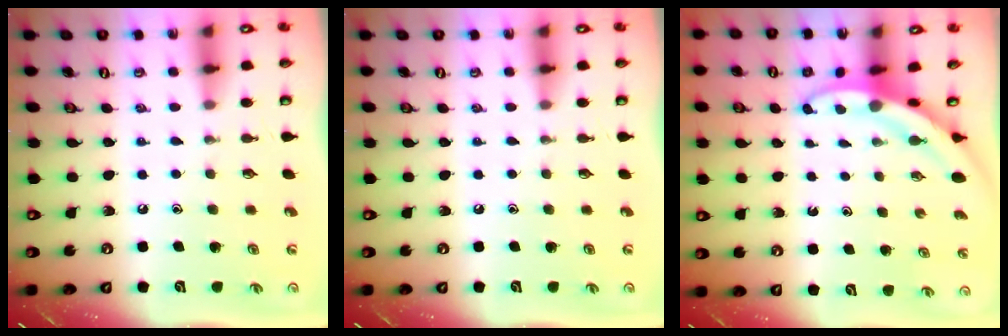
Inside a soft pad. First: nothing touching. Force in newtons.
{"total": 0.0}
{"total": 3.3, "press": 3.3, "slide": 0.2}